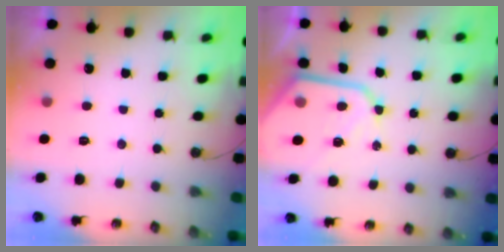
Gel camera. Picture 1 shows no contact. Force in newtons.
{"total": 12.7, "press": 12.6, "slide": 1.2}